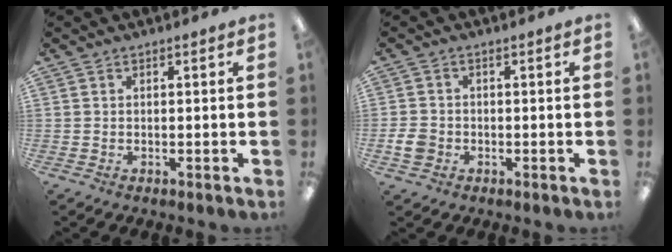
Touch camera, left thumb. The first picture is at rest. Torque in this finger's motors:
{"motor_torque": [-0.56, 0.62, 0.21, -0.12, 0.00]}